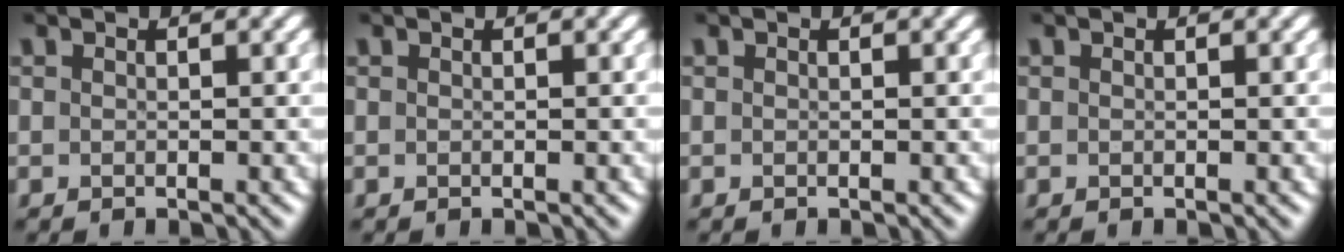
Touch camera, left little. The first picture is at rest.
{"total": 0.0}
{"total": 0.0}
{"total": 0.0}